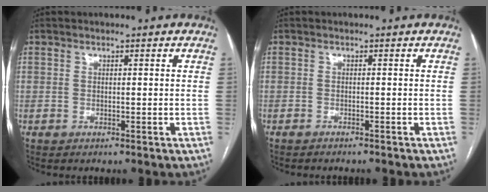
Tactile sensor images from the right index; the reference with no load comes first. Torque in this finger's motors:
{"motor_torque": [-0.17, -0.11, -0.06, -0.08]}